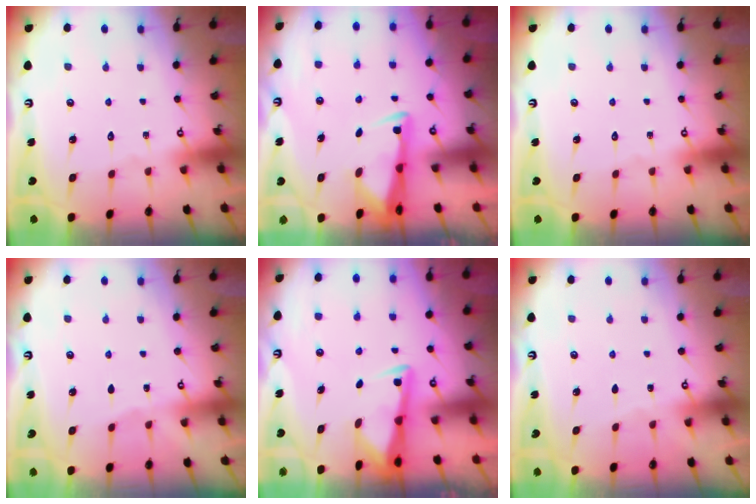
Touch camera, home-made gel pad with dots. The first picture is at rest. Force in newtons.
{"total": 3.1, "press": 3.0, "slide": 0.9}
{"total": 0.0}
{"total": 1.6, "press": 1.5, "slide": 0.3}
{"total": 3.1, "press": 3.1, "slide": 0.4}
{"total": 2.4, "press": 2.4, "slide": 0.3}